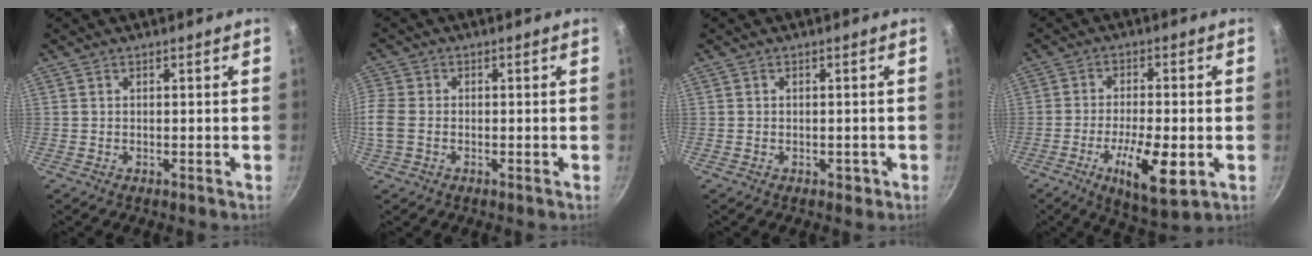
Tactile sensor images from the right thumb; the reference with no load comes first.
{"total": 5.5, "force": [-1.1, 4.1, 3.5], "torque": [-0.082, 0.002, -0.032]}
{"total": 1.5, "force": [-0.6, 1.2, 0.7], "torque": [-0.005, 0.005, -0.004]}
{"total": 11.7, "force": [-3.7, 3.7, 10.4], "torque": [-0.180, 0.004, -0.057]}